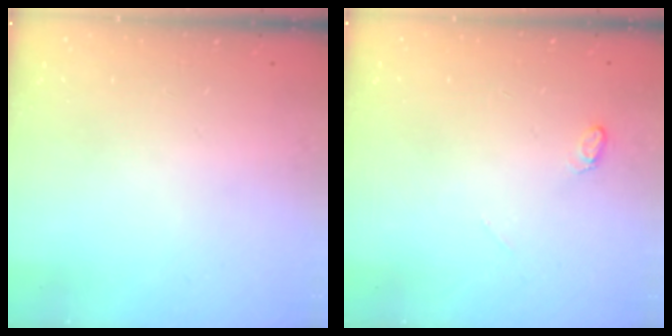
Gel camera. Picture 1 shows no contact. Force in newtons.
{"total": 3.8, "press": 3.8, "slide": 0.4}